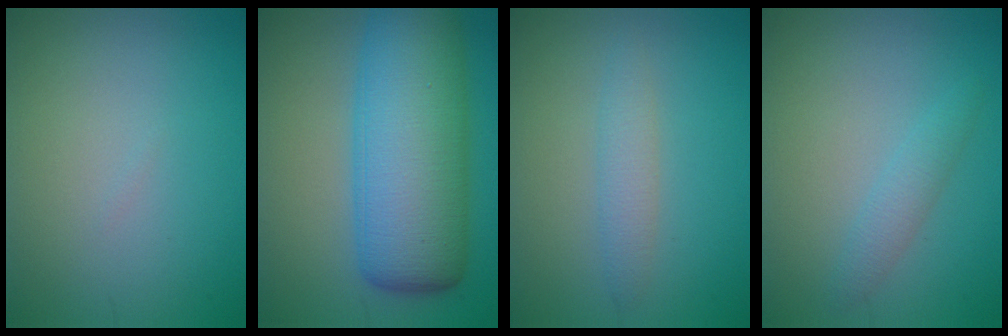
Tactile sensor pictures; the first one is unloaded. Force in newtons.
{"total": 12.2, "press": 12.2, "slide": 0.3}
{"total": 1.9, "press": 1.9, "slide": 0.1}
{"total": 1.7, "press": 1.7, "slide": 0.1}